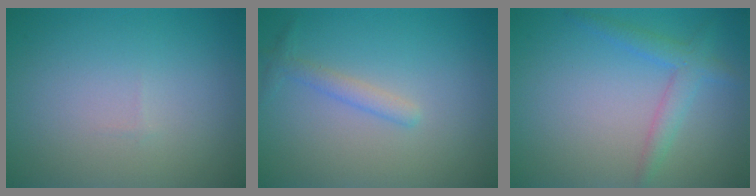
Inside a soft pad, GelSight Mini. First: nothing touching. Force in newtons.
{"total": 1.5, "press": 1.5, "slide": 0.1}
{"total": 2.5, "press": 2.5, "slide": 0.1}